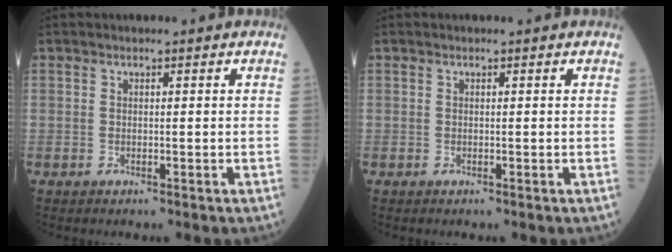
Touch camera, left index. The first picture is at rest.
{"total": 0.0}